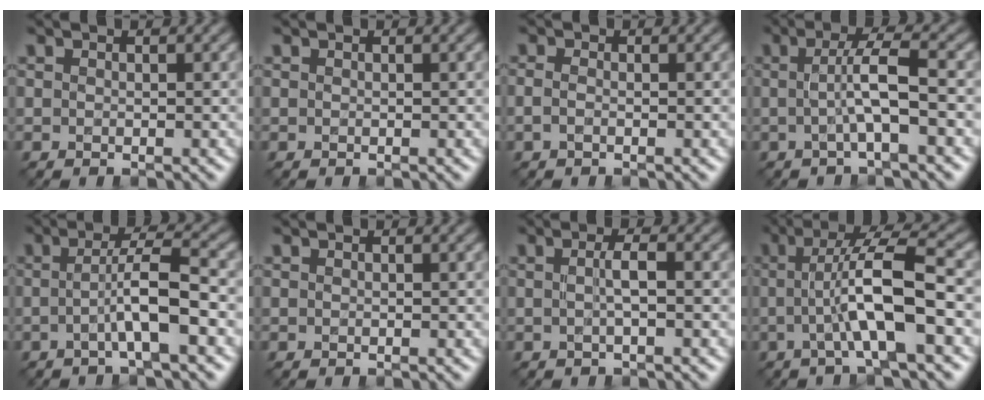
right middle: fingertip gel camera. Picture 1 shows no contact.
{"total": 0.0}
{"total": 0.9, "force": [-0.3, 0.4, 0.7], "torque": [-0.019, -0.003, -0.009]}
{"total": 4.2, "force": [-0.3, 0.6, 4.1], "torque": [-0.073, 0.005, -0.010]}
{"total": 4.8, "force": [-1.0, 0.6, 4.6], "torque": [-0.078, 0.013, -0.026]}
{"total": 0.0}
{"total": 1.8, "force": [0.0, 0.2, 1.8], "torque": [-0.035, 0.002, -0.001]}
{"total": 7.3, "force": [-0.8, 1.2, 7.1], "torque": [-0.121, 0.014, -0.021]}